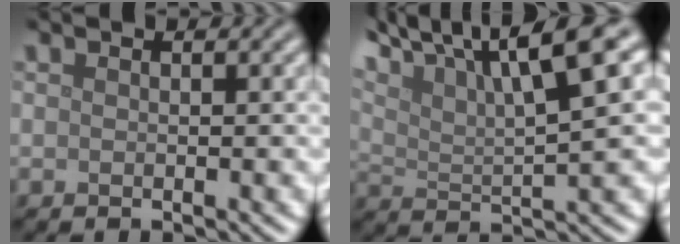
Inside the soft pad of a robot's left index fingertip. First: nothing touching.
{"total": 11.6, "force": [7.7, 2.9, 8.2], "torque": [-0.141, 0.027, 0.121]}